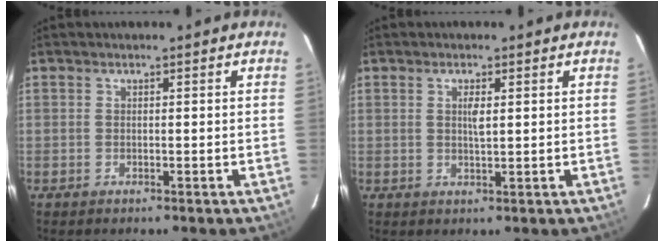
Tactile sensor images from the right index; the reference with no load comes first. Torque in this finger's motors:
{"motor_torque": [0.02, 0.00, 0.04, 0.01]}